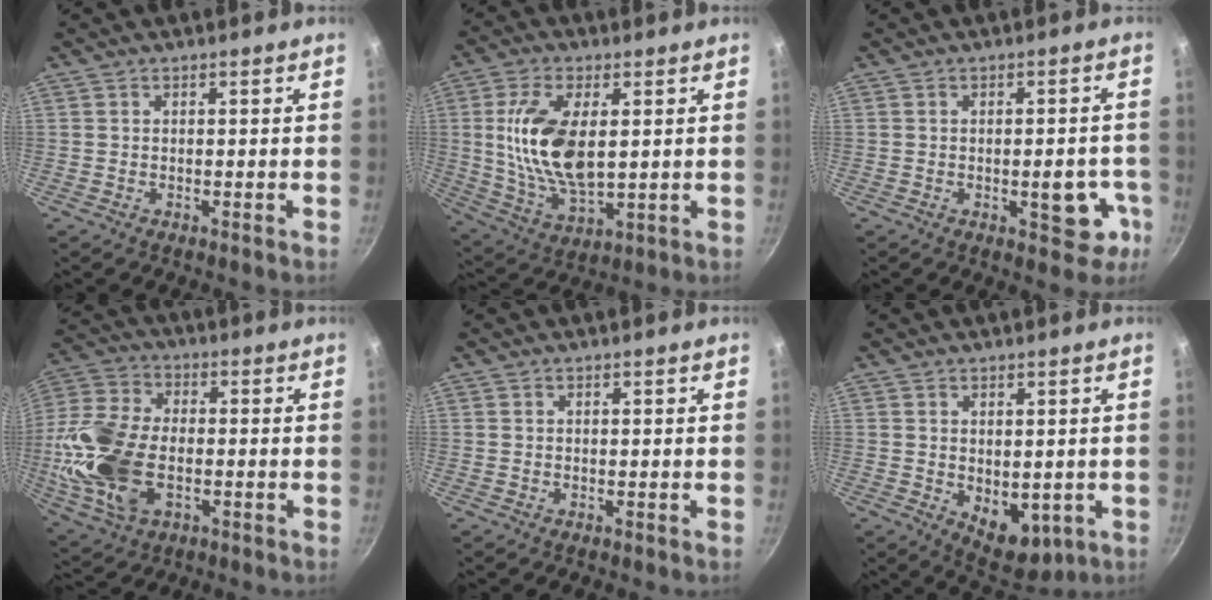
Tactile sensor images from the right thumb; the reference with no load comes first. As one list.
[{"total": 15.4, "force": [2.2, 7.8, 13.2], "torque": [-0.247, -0.011, 0.049]}, {"total": 8.8, "force": [-2.6, 4.2, 7.2], "torque": [-0.050, 0.013, -0.029]}, {"total": 19.1, "force": [-2.8, 11.7, 14.8], "torque": [-0.300, 0.019, -0.056]}, {"total": 0.0}, {"total": 7.9, "force": [-0.9, 5.1, 6.1], "torque": [-0.059, -0.017, 0.005]}]